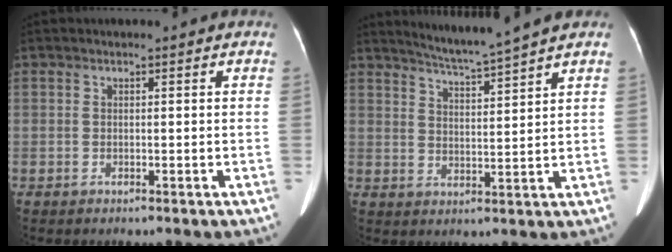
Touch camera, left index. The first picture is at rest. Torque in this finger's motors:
{"motor_torque": [0.30, -0.65, 0.10, 0.05]}